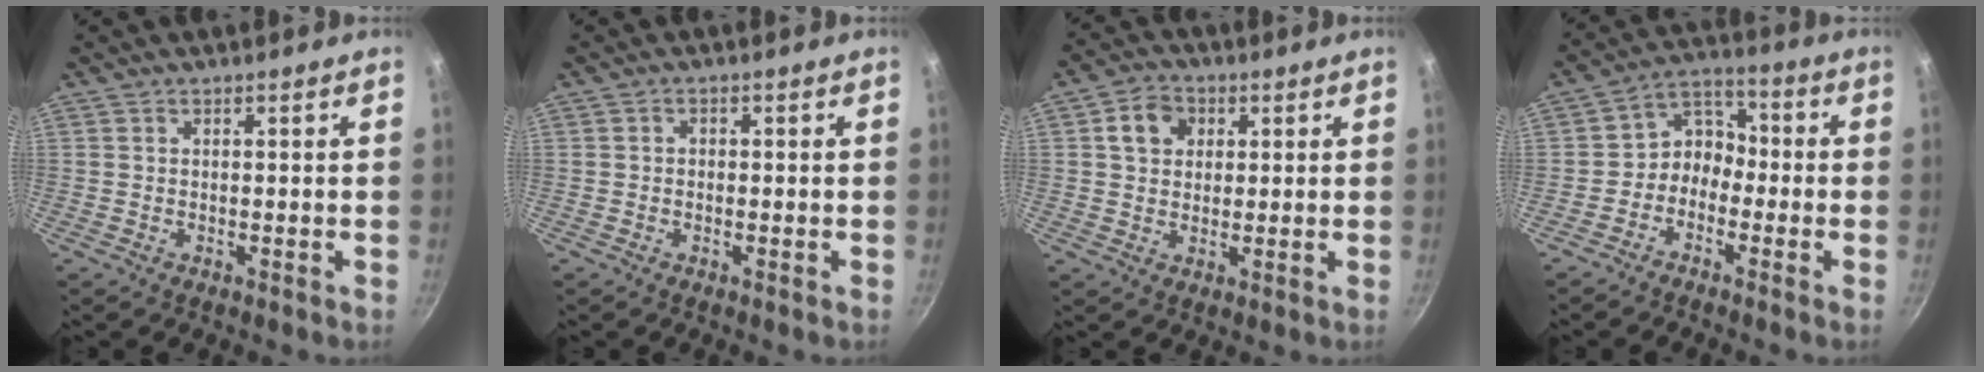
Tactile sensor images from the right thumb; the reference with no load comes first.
{"total": 1.0, "force": [-0.2, 0.9, 0.4], "torque": [-0.005, 0.004, -0.007]}
{"total": 6.4, "force": [1.9, 5.3, 3.2], "torque": [-0.032, 0.009, 0.024]}
{"total": 6.7, "force": [-2.3, 5.4, 3.1], "torque": [-0.019, 0.045, -0.062]}